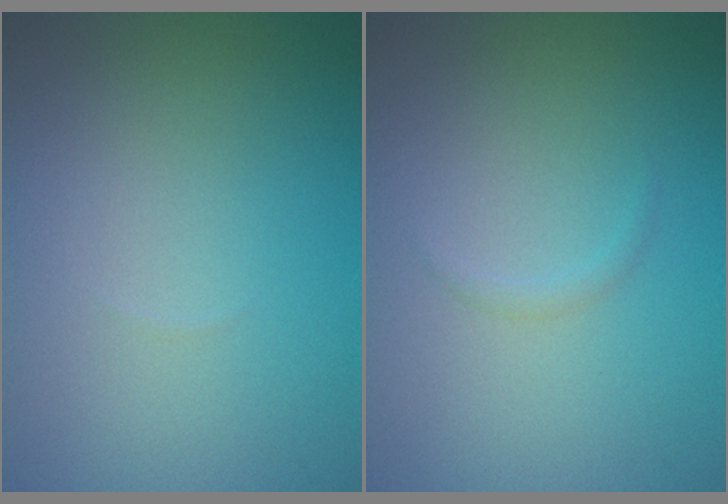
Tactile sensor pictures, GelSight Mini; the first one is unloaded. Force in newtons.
{"total": 0.5, "press": 0.5, "slide": 0.0}